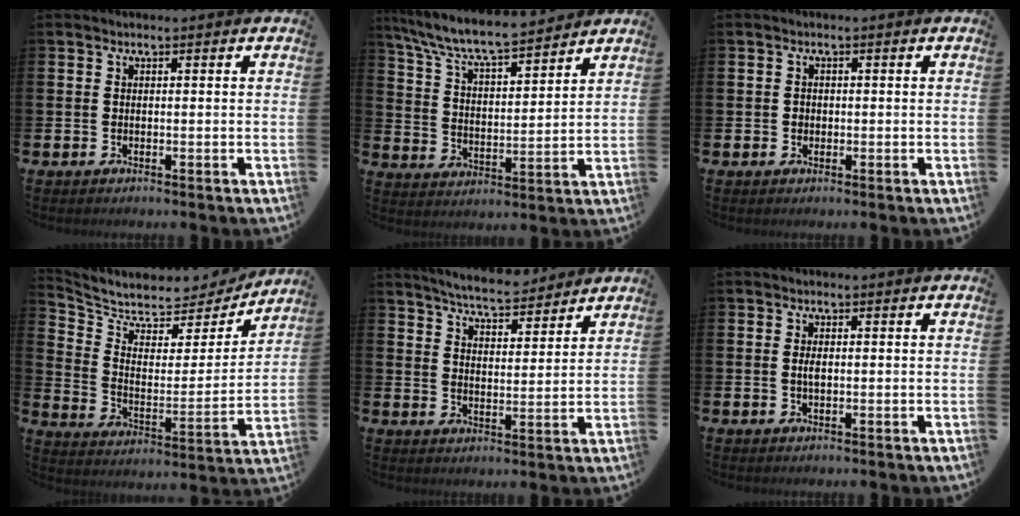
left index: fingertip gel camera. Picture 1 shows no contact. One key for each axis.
{"total": 8.1, "fx": 7.6, "fy": 0.9, "fz": 2.6, "tx": -0.084, "ty": -0.053, "tz": 0.133}
{"total": 1.0, "fx": -0.1, "fy": 0.9, "fz": 0.2, "tx": 0.004, "ty": 0.004, "tz": -0.005}
{"total": 5.8, "fx": 5.4, "fy": 2.1, "fz": 0.5, "tx": -0.052, "ty": -0.058, "tz": 0.087}
{"total": 6.0, "fx": 5.8, "fy": 0.8, "fz": 1.2, "tx": -0.040, "ty": -0.030, "tz": 0.102}
{"total": 1.3, "fx": 0.0, "fy": 0.6, "fz": 1.1, "tx": -0.022, "ty": 0.003, "tz": -0.002}